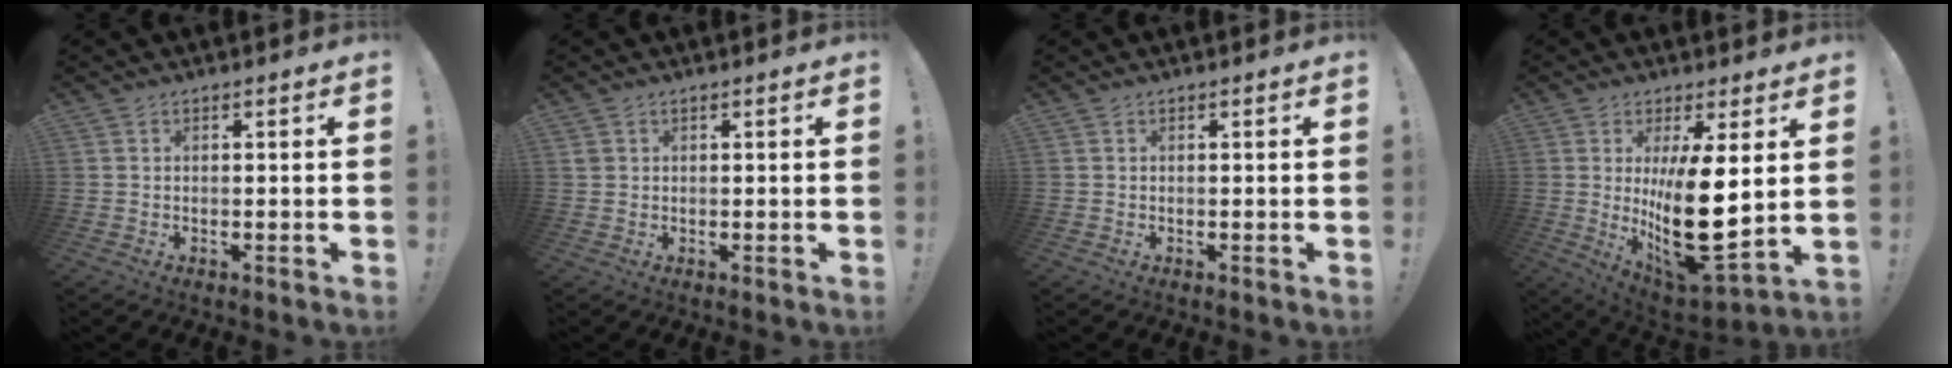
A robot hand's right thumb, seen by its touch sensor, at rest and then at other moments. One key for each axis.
{"total": 1.6, "fx": 0.8, "fy": 1.3, "fz": 0.5, "tx": -0.008, "ty": 0.002, "tz": 0.017}
{"total": 0.0}
{"total": 19.5, "fx": 2.5, "fy": 7.5, "fz": 17.8, "tx": -0.289, "ty": -0.049, "tz": 0.051}